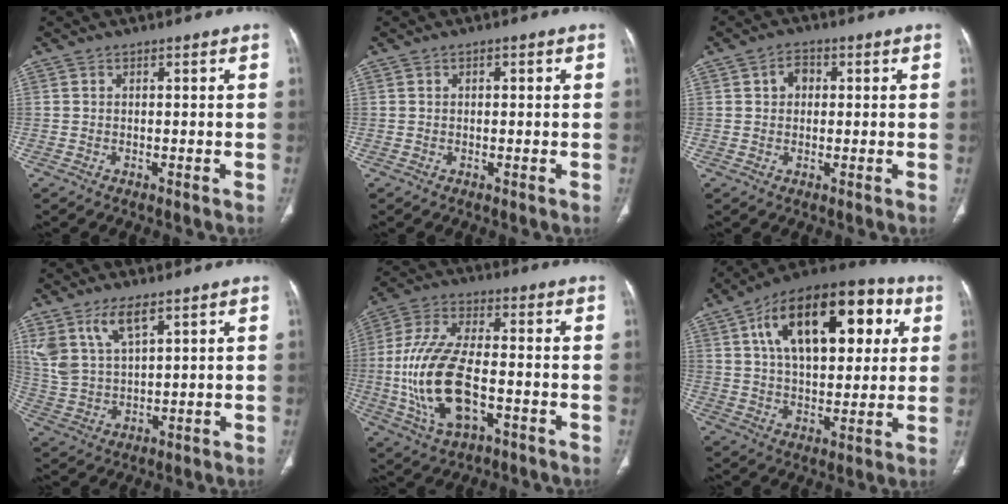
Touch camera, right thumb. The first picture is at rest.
{"total": 0.8, "force": [0.2, 0.5, 0.6], "torque": [-0.005, 0.002, 0.003]}
{"total": 3.3, "force": [0.7, 2.6, 1.9], "torque": [-0.017, 0.007, 0.009]}
{"total": 9.4, "force": [5.7, 3.8, 6.4], "torque": [-0.131, -0.019, 0.125]}
{"total": 17.2, "force": [-3.5, 8.3, 14.6], "torque": [-0.305, 0.018, -0.058]}
{"total": 24.9, "force": [8.2, 12.8, 19.8], "torque": [-0.279, 0.012, 0.124]}